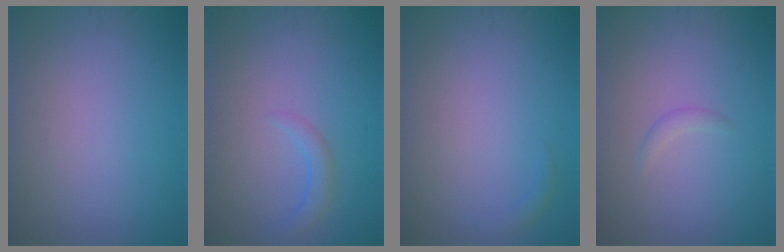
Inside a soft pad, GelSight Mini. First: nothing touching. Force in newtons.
{"total": 1.5, "press": 1.5, "slide": 0.2}
{"total": 0.7, "press": 0.7, "slide": 0.1}
{"total": 0.9, "press": 0.9, "slide": 0.0}